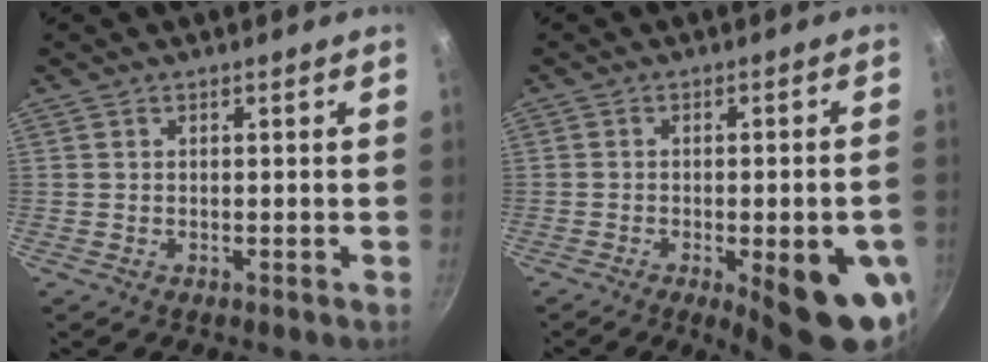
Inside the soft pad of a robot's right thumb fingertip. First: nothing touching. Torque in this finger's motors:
{"motor_torque": [2.81, 2.19, 1.92, -0.47, 0.43]}